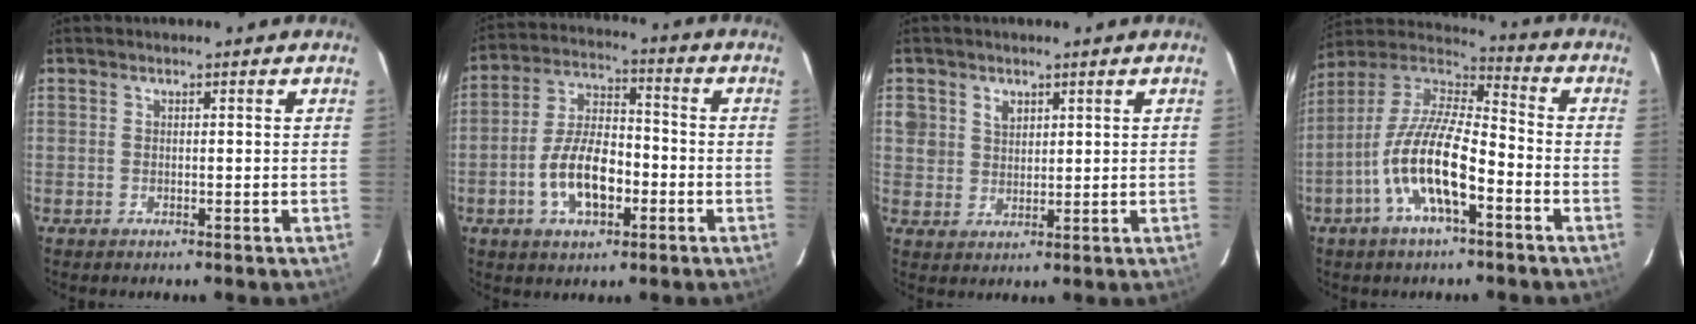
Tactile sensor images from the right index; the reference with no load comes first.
{"total": 11.6, "force": [-4.0, 5.8, 9.2], "torque": [-0.184, 0.015, -0.066]}
{"total": 4.6, "force": [1.8, 4.0, 1.4], "torque": [-0.015, 0.013, 0.038]}
{"total": 15.3, "force": [-6.3, 4.7, 13.1], "torque": [-0.261, -0.005, -0.124]}